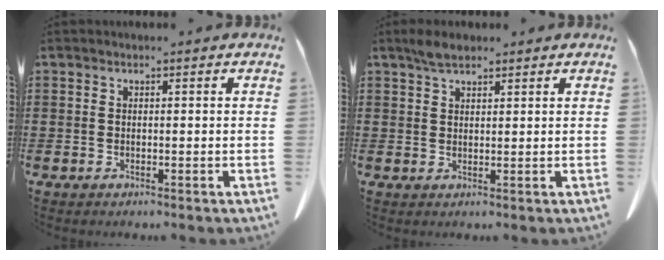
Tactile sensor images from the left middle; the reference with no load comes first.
{"total": 2.8, "force": [2.2, 1.0, 1.5], "torque": [-0.034, 0.003, 0.041]}